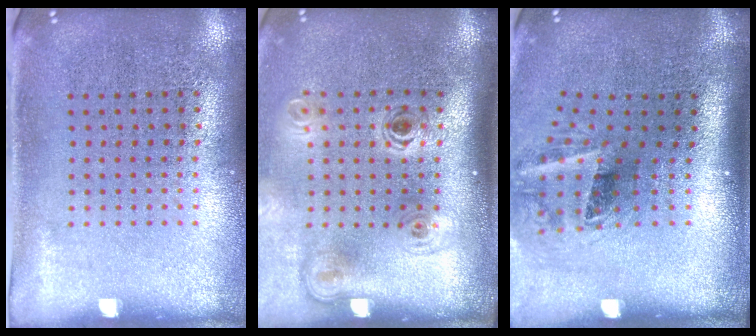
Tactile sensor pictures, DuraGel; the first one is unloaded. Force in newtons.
{"total": 2.1, "press": 1.4, "slide": 1.5}
{"total": 2.1, "press": 1.3, "slide": 1.7}